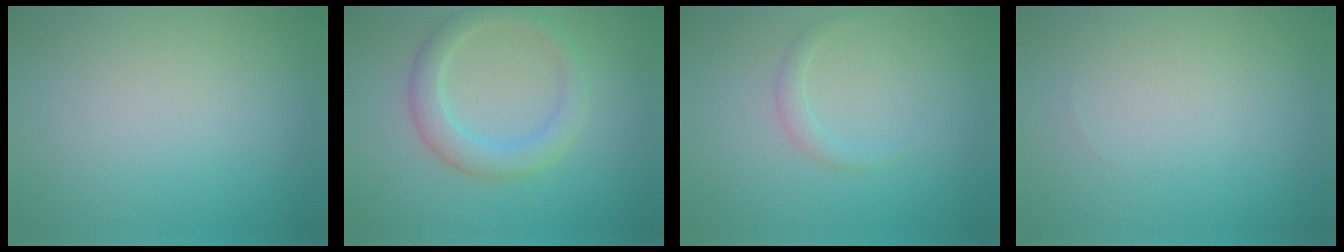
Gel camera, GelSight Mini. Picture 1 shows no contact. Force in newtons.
{"total": 3.3, "press": 3.3, "slide": 0.3}
{"total": 1.1, "press": 1.1, "slide": 0.0}
{"total": 0.0}